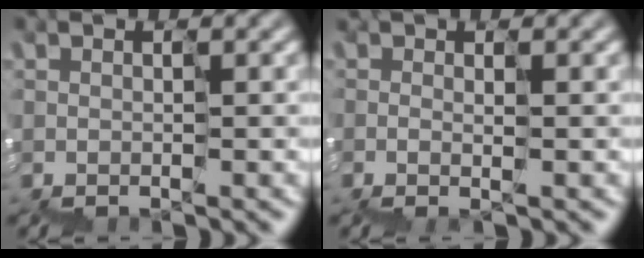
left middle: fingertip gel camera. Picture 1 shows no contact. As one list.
[{"total": 1.1, "force": [0.1, 0.5, 1.0], "torque": [-0.013, -0.001, 0.001]}]